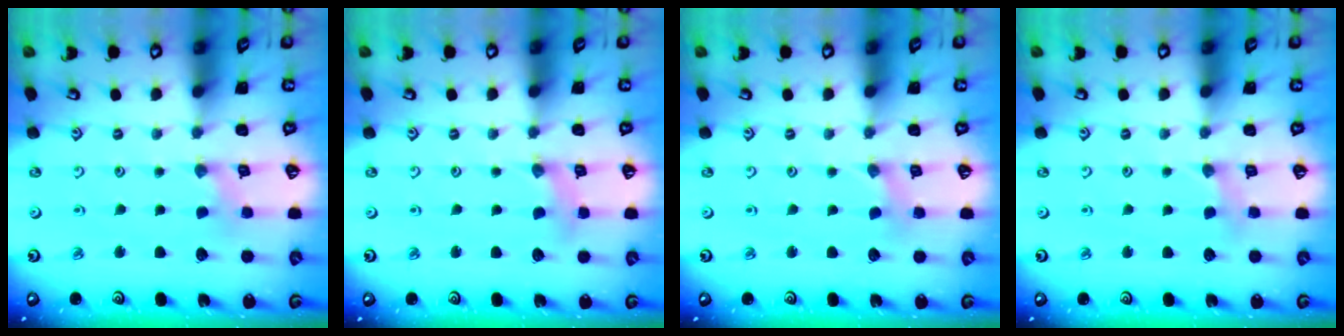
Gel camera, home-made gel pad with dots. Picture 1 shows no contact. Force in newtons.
{"total": 1.3, "press": 1.3, "slide": 0.3}
{"total": 0.8, "press": 0.8, "slide": 0.1}
{"total": 2.4, "press": 2.4, "slide": 0.4}